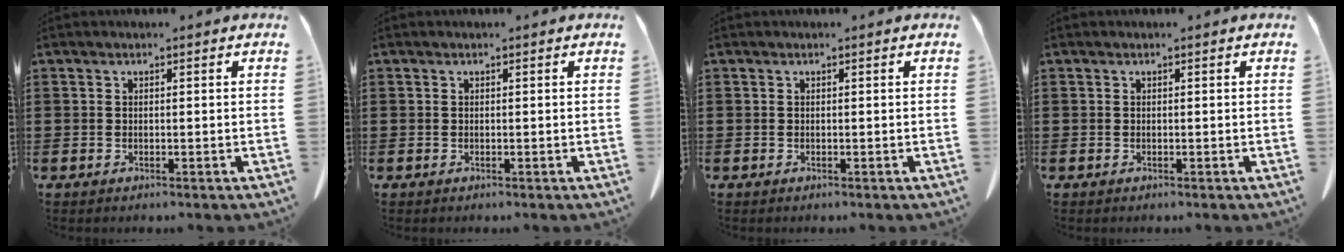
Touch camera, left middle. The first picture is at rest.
{"total": 0.0}
{"total": 0.0}
{"total": 0.0}